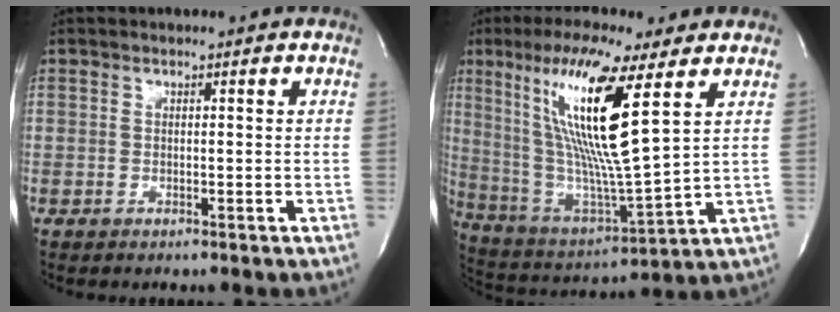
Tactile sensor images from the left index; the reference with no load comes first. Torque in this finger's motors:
{"motor_torque": [1.56, -0.20, 0.85, 0.21]}